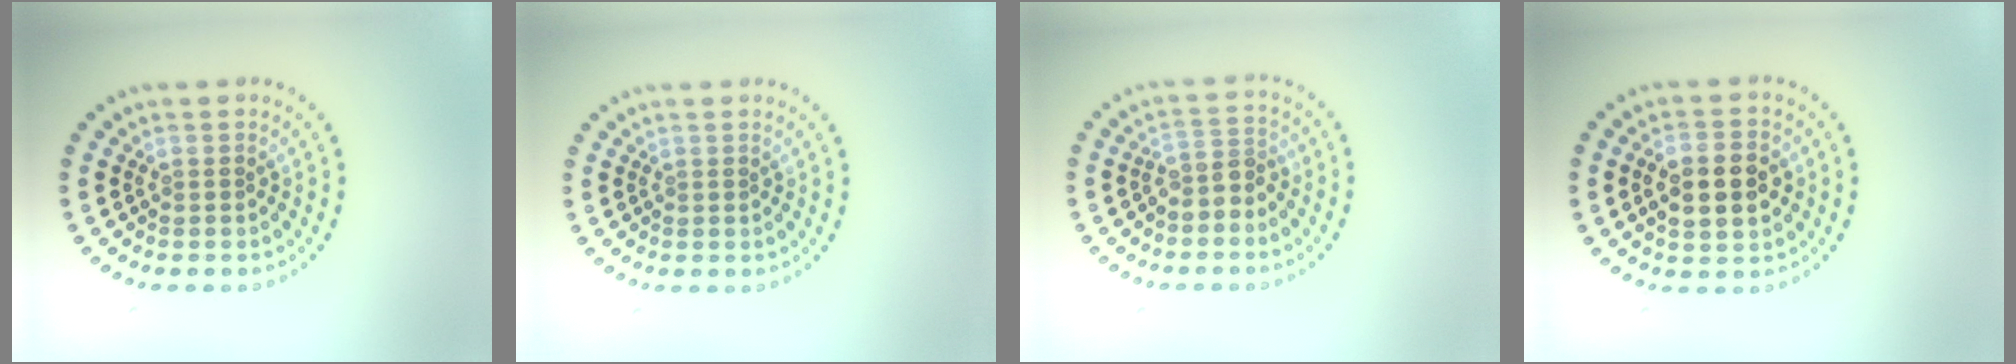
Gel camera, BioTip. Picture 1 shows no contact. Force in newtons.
{"total": 0.0}
{"total": 2.4, "press": 2.0, "slide": 1.4}
{"total": 5.0, "press": 5.0, "slide": 0.3}